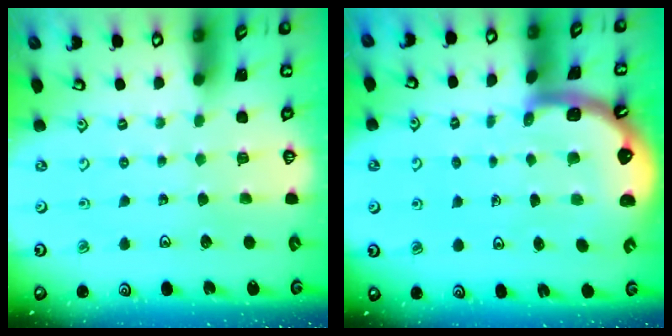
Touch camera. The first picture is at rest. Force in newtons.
{"total": 4.0, "press": 3.9, "slide": 0.4}